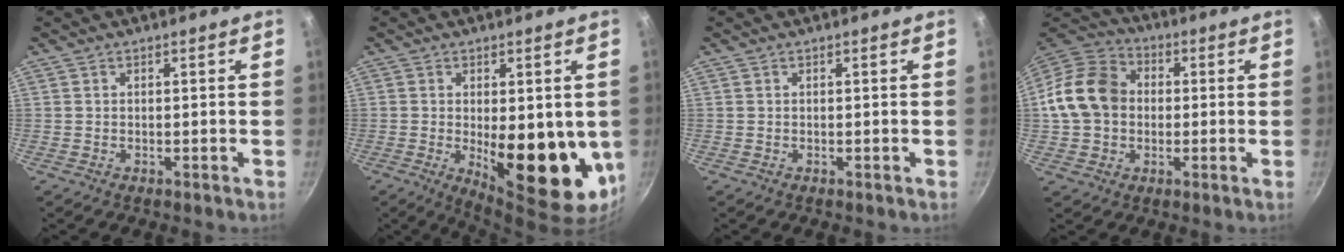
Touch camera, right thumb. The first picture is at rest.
{"total": 16.6, "force": [-1.4, 7.0, 15.0], "torque": [-0.184, -0.030, -0.003]}
{"total": 0.0}
{"total": 14.6, "force": [0.3, 11.9, 8.6], "torque": [-0.132, 0.030, -0.011]}